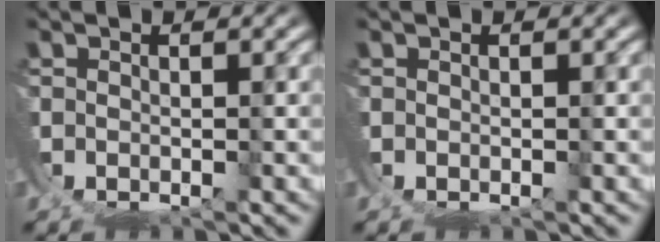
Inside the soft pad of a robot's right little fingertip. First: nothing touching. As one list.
[{"total": 0.0}]